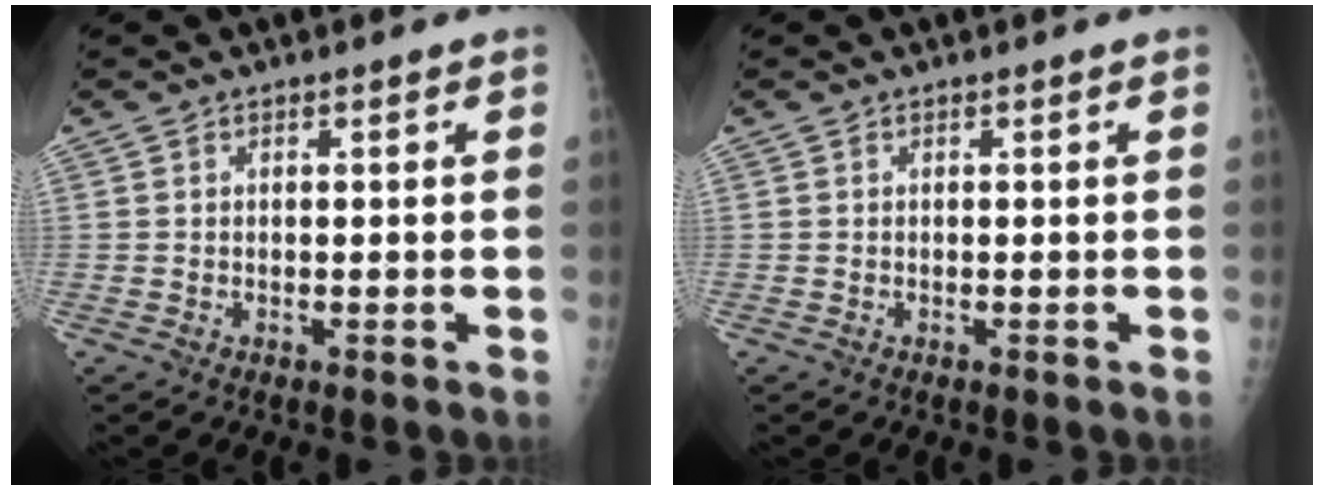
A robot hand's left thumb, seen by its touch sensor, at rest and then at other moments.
{"total": 0.0}